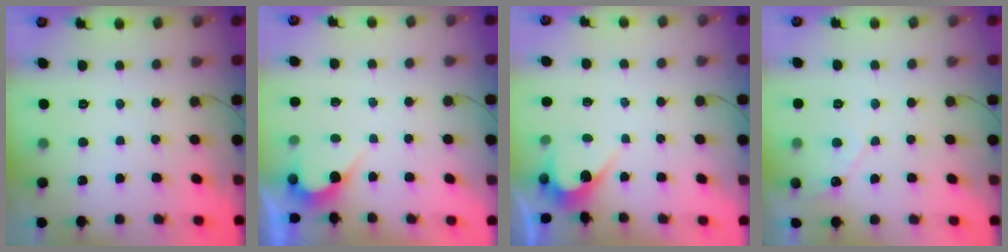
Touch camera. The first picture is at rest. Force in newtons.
{"total": 4.1, "press": 4.1, "slide": 0.1}
{"total": 2.9, "press": 2.9, "slide": 0.1}
{"total": 4.3, "press": 4.3, "slide": 0.2}